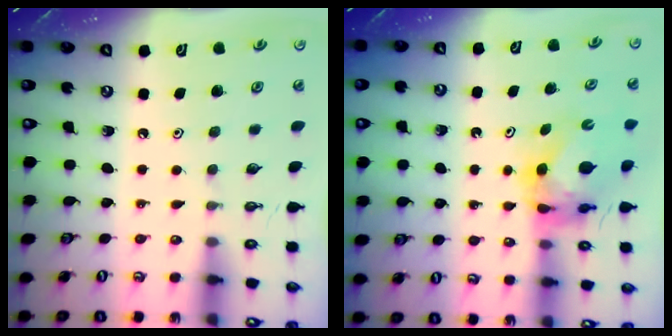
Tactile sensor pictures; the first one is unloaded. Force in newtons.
{"total": 7.2, "press": 7.2, "slide": 0.7}